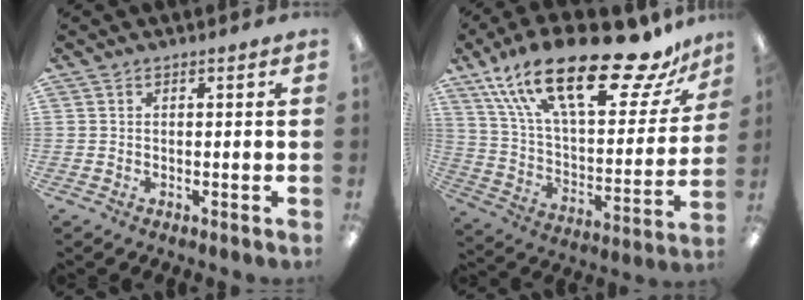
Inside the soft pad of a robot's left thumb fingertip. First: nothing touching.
{"total": 28.8, "force": [18.5, 10.0, 19.7], "torque": [-0.341, -0.109, 0.308]}